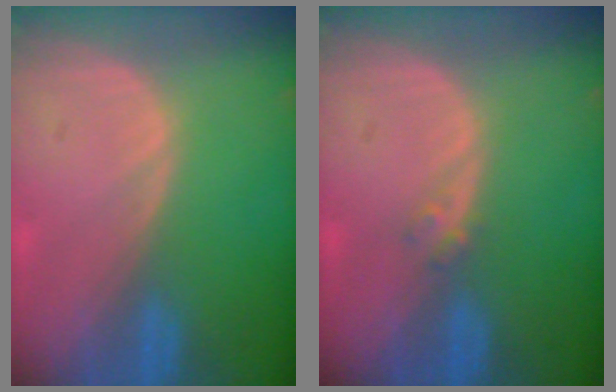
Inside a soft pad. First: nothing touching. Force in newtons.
{"total": 1.4, "press": 1.2, "slide": 0.7}